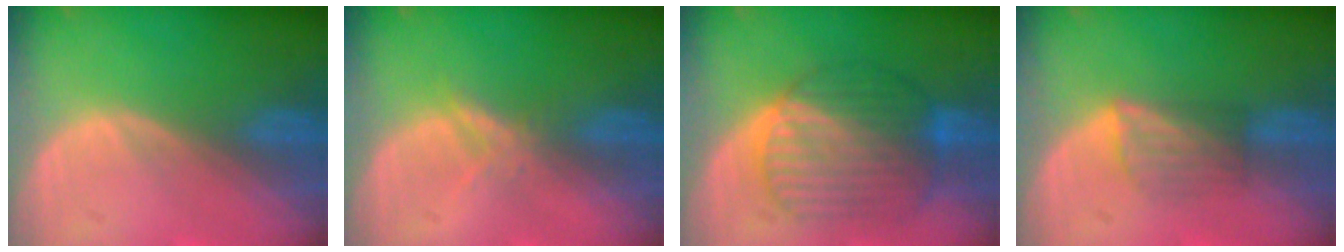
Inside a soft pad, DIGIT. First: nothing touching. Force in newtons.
{"total": 2.1, "press": 2.1, "slide": 0.2}
{"total": 9.7, "press": 9.7, "slide": 1.0}
{"total": 3.7, "press": 3.5, "slide": 1.3}